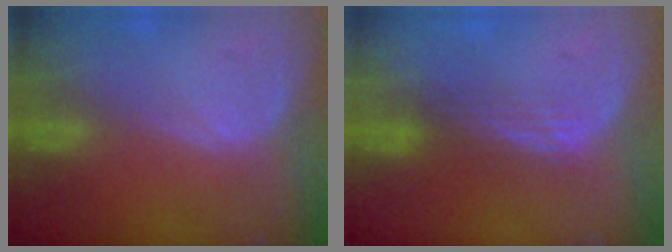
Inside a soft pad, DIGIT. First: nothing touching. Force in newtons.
{"total": 2.9, "press": 2.5, "slide": 1.5}